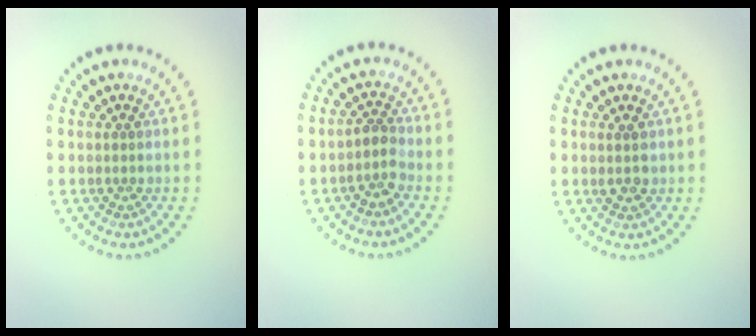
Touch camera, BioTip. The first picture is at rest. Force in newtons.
{"total": 2.0, "press": 1.6, "slide": 1.1}
{"total": 1.6, "press": 1.6, "slide": 0.4}